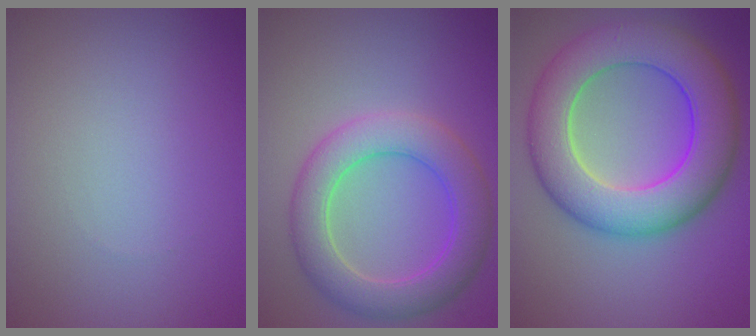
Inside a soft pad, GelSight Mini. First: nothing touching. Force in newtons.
{"total": 5.8, "press": 5.8, "slide": 0.2}
{"total": 10.0, "press": 9.9, "slide": 0.2}